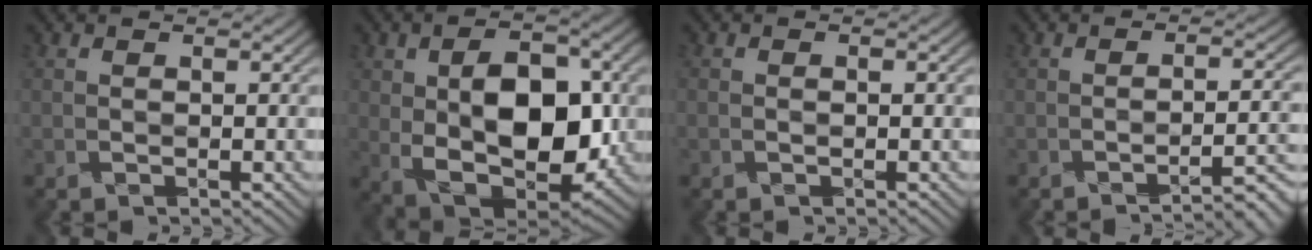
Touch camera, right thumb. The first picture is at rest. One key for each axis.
{"total": 13.2, "fx": -0.7, "fy": 7.8, "fz": 10.6, "tx": -0.181, "ty": -0.010, "tz": -0.006}
{"total": 0.7, "fx": -0.5, "fy": 0.2, "fz": 0.4, "tx": -0.007, "ty": 0.001, "tz": -0.009}
{"total": 3.9, "fx": -2.5, "fy": 0.5, "fz": 2.9, "tx": -0.036, "ty": 0.009, "tz": -0.047}